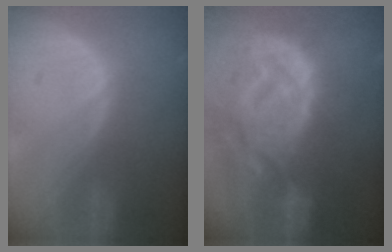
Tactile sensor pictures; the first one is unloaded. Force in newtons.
{"total": 14.2, "press": 12.3, "slide": 7.1}